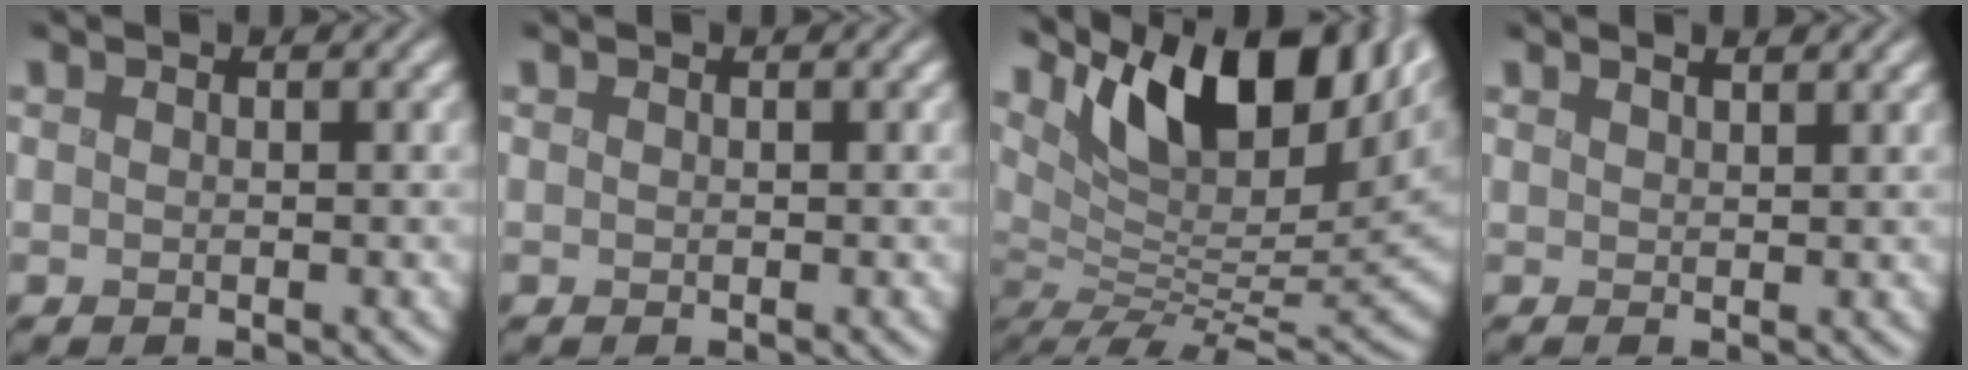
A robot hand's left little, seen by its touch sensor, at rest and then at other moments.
{"total": 0.0}
{"total": 14.1, "force": [5.3, 5.9, 11.6], "torque": [-0.165, 0.013, 0.087]}
{"total": 1.3, "force": [0.9, 0.4, 0.8], "torque": [-0.004, 0.003, 0.007]}